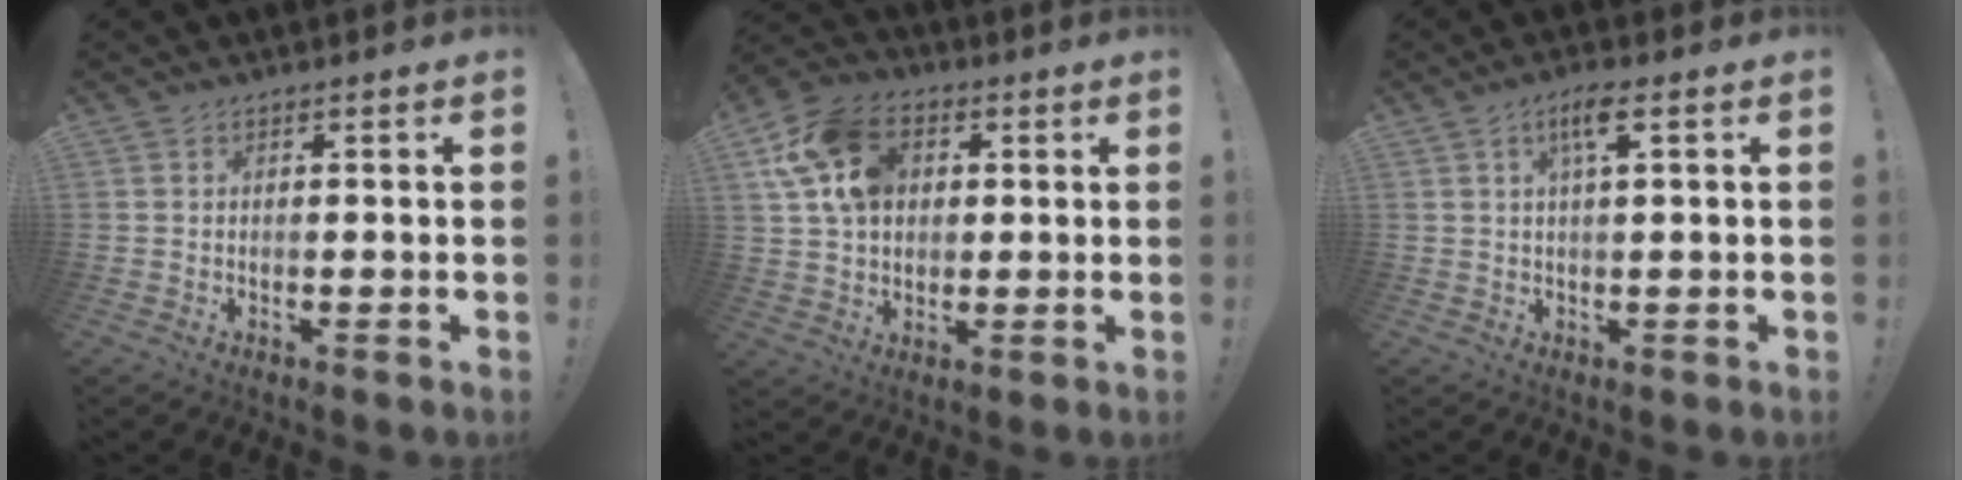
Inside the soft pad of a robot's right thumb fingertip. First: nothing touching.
{"total": 15.7, "force": [5.1, 11.8, 8.9], "torque": [-0.145, -0.004, 0.104]}
{"total": 5.2, "force": [2.0, 0.5, 4.8], "torque": [-0.082, 0.001, 0.027]}